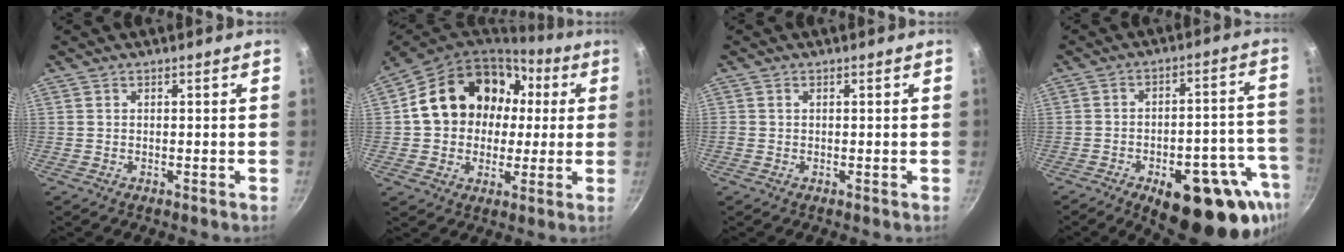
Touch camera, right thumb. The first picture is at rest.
{"total": 20.5, "force": [3.5, 16.4, 11.8], "torque": [-0.171, 0.041, 0.059]}
{"total": 0.5, "force": [0.1, 0.5, 0.2], "torque": [-0.002, 0.003, 0.000]}
{"total": 23.0, "force": [-11.6, 9.9, 17.2], "torque": [-0.158, 0.043, -0.146]}